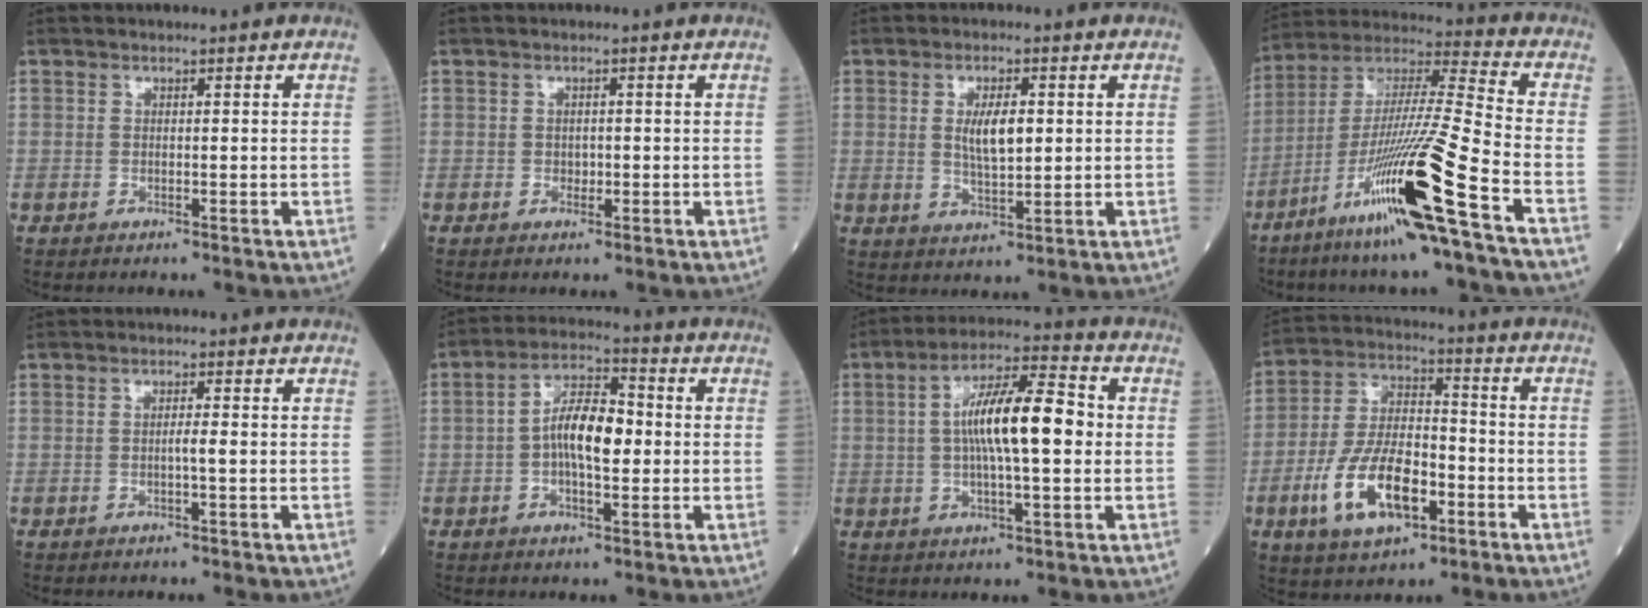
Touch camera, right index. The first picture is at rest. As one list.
[{"total": 1.2, "force": [-0.3, 1.0, 0.6], "torque": [-0.004, 0.002, -0.003]}, {"total": 5.4, "force": [0.9, 1.6, 5.0], "torque": [-0.093, -0.001, 0.021]}, {"total": 19.9, "force": [-9.6, -1.4, 17.3], "torque": [-0.346, -0.040, -0.185]}, {"total": 1.2, "force": [-0.3, -0.2, 1.2], "torque": [-0.019, 0.001, -0.007]}, {"total": 8.6, "force": [-0.4, 3.0, 8.0], "torque": [-0.155, 0.015, -0.011]}, {"total": 12.4, "force": [0.8, 2.5, 12.1], "torque": [-0.213, 0.023, 0.008]}, {"total": 13.5, "force": [-5.2, 5.8, 11.1], "torque": [-0.226, 0.005, -0.091]}]